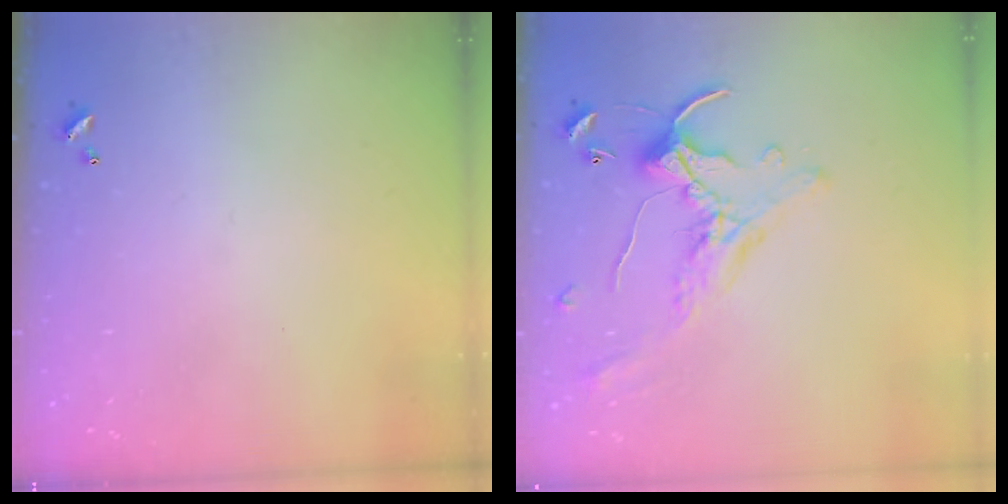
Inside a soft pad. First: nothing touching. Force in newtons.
{"total": 1.6, "press": 1.2, "slide": 1.0}